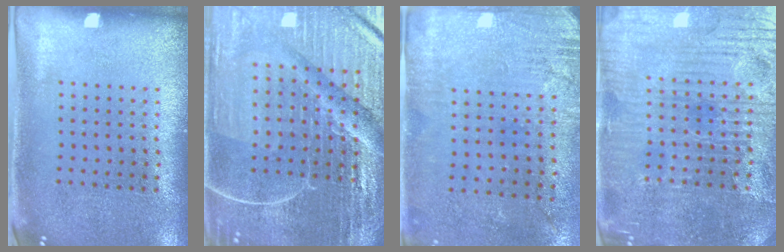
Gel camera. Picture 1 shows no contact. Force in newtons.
{"total": 7.1, "press": 6.2, "slide": 3.4}
{"total": 2.7, "press": 2.3, "slide": 1.4}
{"total": 4.8, "press": 4.7, "slide": 1.2}